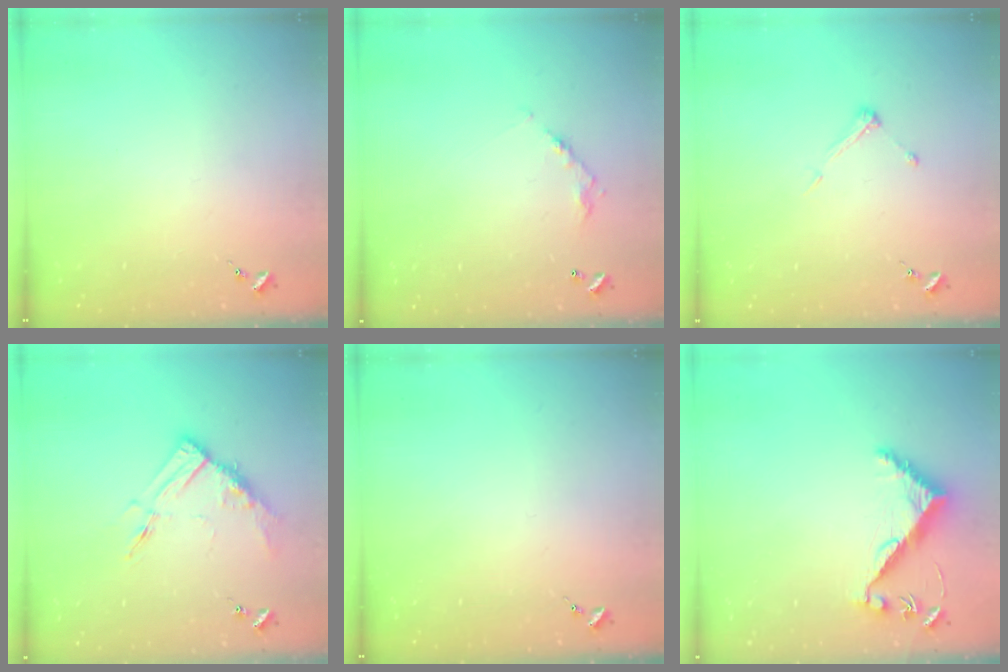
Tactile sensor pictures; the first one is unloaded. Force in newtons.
{"total": 6.0, "press": 6.0, "slide": 0.3}
{"total": 5.7, "press": 5.7, "slide": 0.4}
{"total": 11.9, "press": 11.9, "slide": 0.6}
{"total": 0.0}
{"total": 8.0, "press": 8.0, "slide": 0.5}